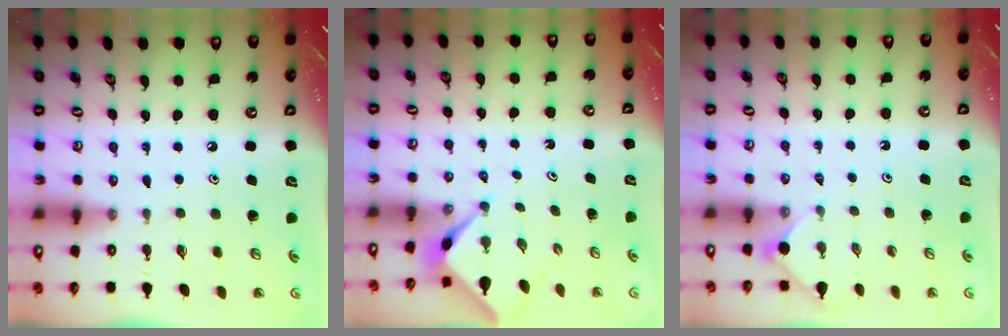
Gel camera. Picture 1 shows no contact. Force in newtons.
{"total": 2.1, "press": 2.1, "slide": 0.3}
{"total": 2.9, "press": 2.8, "slide": 0.5}